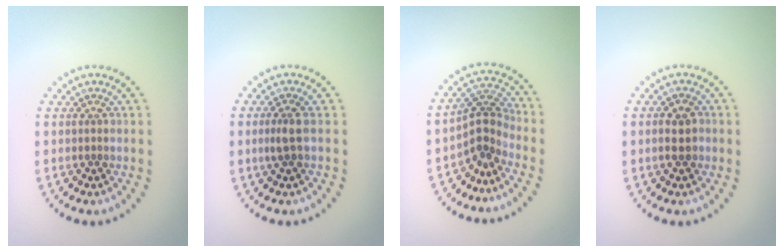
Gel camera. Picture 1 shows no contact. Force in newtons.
{"total": 1.5, "press": 1.2, "slide": 0.9}
{"total": 3.0, "press": 2.0, "slide": 2.2}
{"total": 2.1, "press": 2.0, "slide": 0.4}